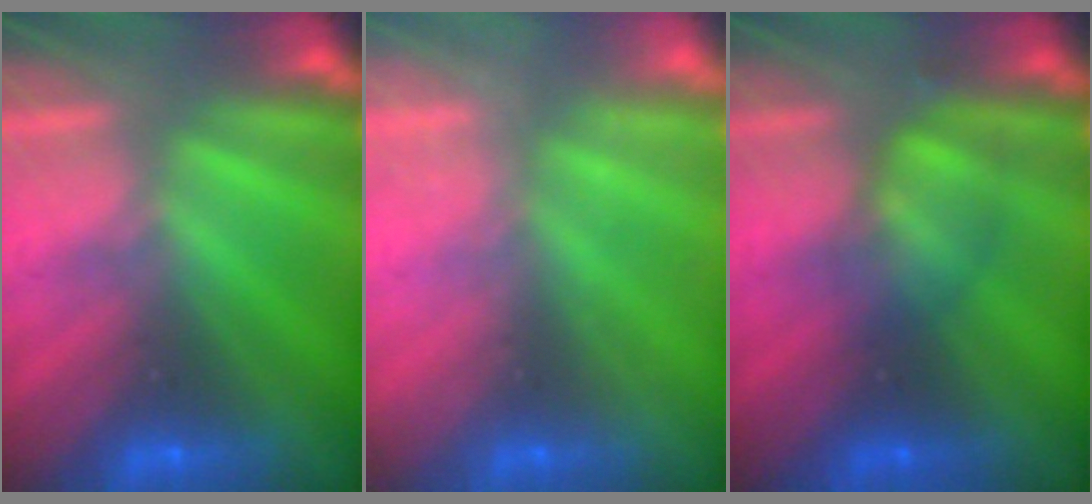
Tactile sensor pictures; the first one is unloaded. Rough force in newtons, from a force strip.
{"total": 2.2}
{"total": 2.4}